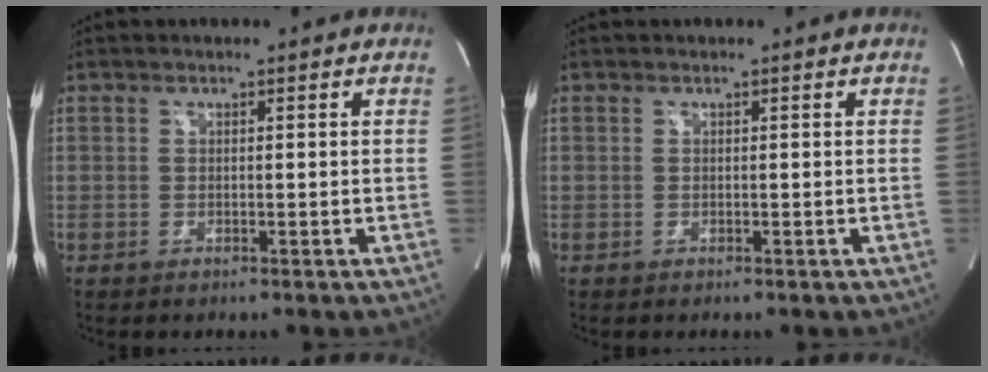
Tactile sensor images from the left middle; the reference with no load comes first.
{"total": 0.0}